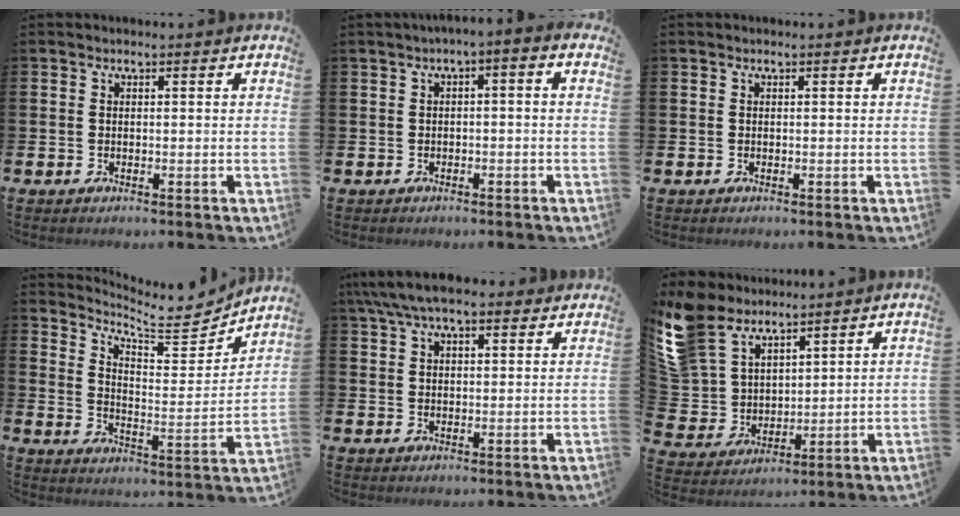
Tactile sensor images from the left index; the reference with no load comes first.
{"total": 1.6, "force": [-1.1, 0.2, 1.1], "torque": [-0.023, 0.003, -0.026]}
{"total": 0.0}
{"total": 6.9, "force": [6.6, 1.2, 1.5], "torque": [-0.037, -0.068, 0.108]}
{"total": 6.1, "force": [5.1, 1.8, 2.9], "torque": [-0.069, -0.006, 0.093]}
{"total": 9.4, "force": [7.8, 4.8, 2.0], "torque": [-0.092, -0.045, 0.153]}